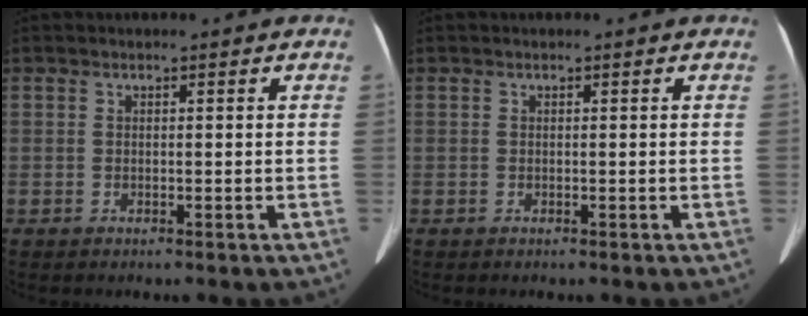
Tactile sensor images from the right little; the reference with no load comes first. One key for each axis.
{"total": 0.0}